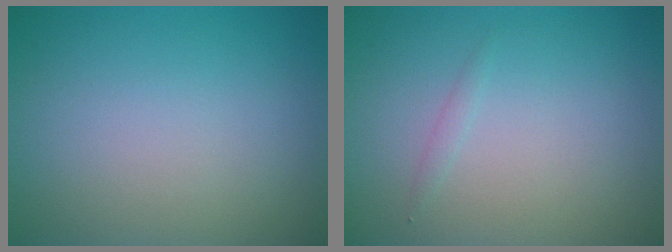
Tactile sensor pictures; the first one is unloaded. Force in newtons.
{"total": 0.5, "press": 0.5, "slide": 0.0}